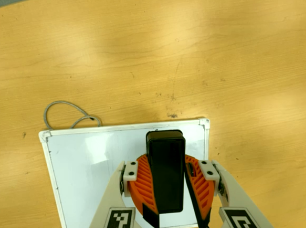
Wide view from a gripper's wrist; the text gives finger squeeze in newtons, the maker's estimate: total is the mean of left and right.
{"total": 11.7, "left": 11.3, "right": 12.1}